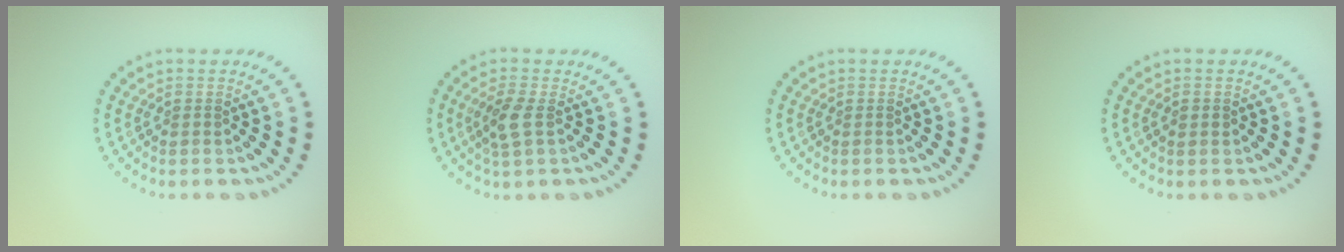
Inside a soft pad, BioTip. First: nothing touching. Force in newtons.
{"total": 2.1, "press": 2.0, "slide": 0.8}
{"total": 0.0}
{"total": 1.1, "press": 1.1, "slide": 0.1}